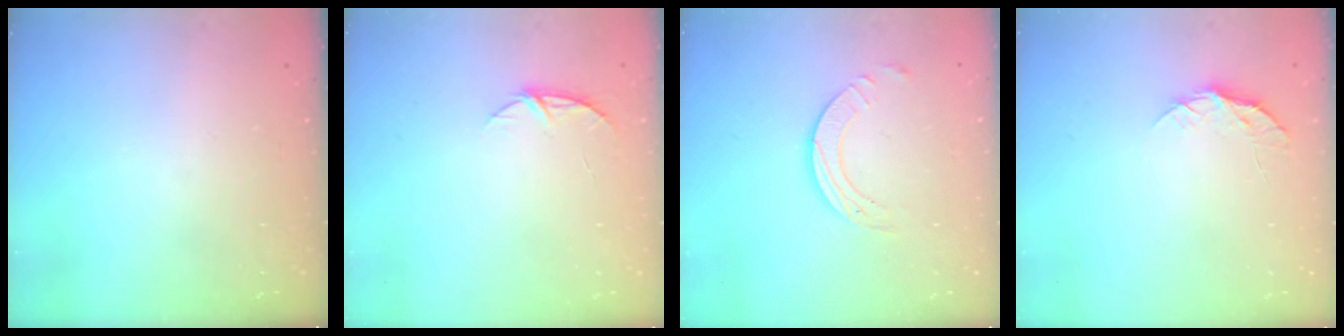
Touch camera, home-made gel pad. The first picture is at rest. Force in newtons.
{"total": 5.4, "press": 5.4, "slide": 0.6}
{"total": 5.8, "press": 5.8, "slide": 0.6}
{"total": 8.1, "press": 8.1, "slide": 0.7}